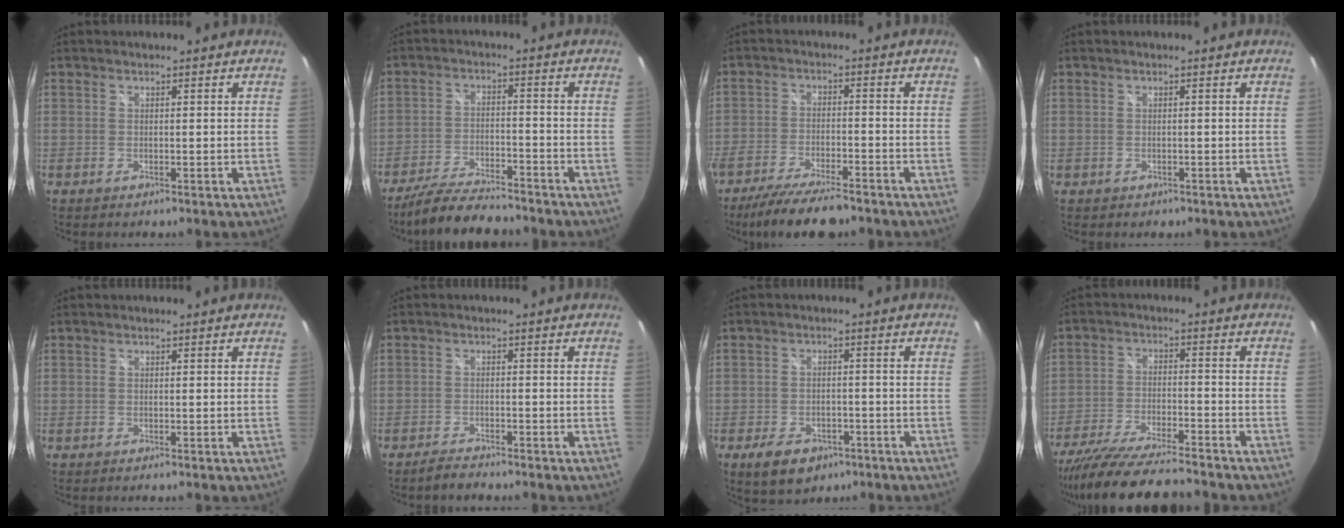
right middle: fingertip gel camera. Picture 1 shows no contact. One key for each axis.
{"total": 11.9, "fx": -10.3, "fy": 2.7, "fz": 5.3, "tx": -0.125, "ty": -0.014, "tz": -0.172}
{"total": 12.4, "fx": -10.1, "fy": 2.9, "fz": 6.5, "tx": -0.139, "ty": -0.030, "tz": -0.168}
{"total": 0.9, "fx": -0.4, "fy": 0.8, "fz": 0.2, "tx": -0.003, "ty": -0.004, "tz": -0.004}
{"total": 0.0}
{"total": 2.4, "fx": -2.2, "fy": 0.4, "fz": 0.7, "tx": -0.027, "ty": -0.001, "tz": -0.041}
{"total": 8.2, "fx": -4.8, "fy": 5.1, "fz": 4.3, "tx": -0.098, "ty": -0.005, "tz": -0.068}
{"total": 16.4, "fx": -14.4, "fy": 1.9, "fz": 7.6, "tx": -0.157, "ty": -0.031, "tz": -0.239}